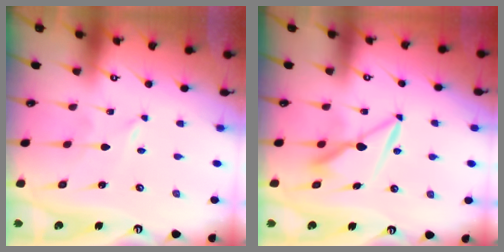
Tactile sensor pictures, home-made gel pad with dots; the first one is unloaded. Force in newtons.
{"total": 8.7, "press": 8.7, "slide": 0.5}